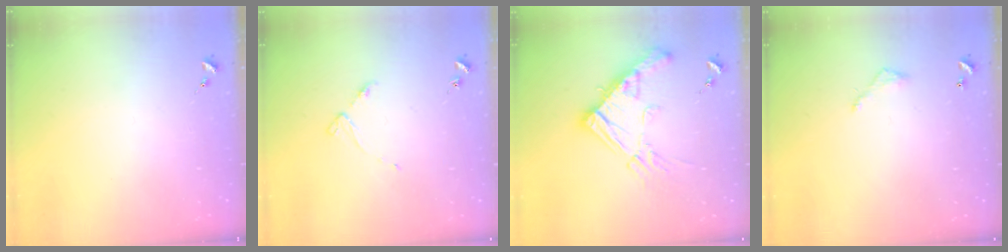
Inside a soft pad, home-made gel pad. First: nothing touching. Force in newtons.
{"total": 3.3, "press": 3.3, "slide": 0.4}
{"total": 16.4, "press": 16.4, "slide": 1.8}
{"total": 3.2, "press": 3.2, "slide": 0.2}